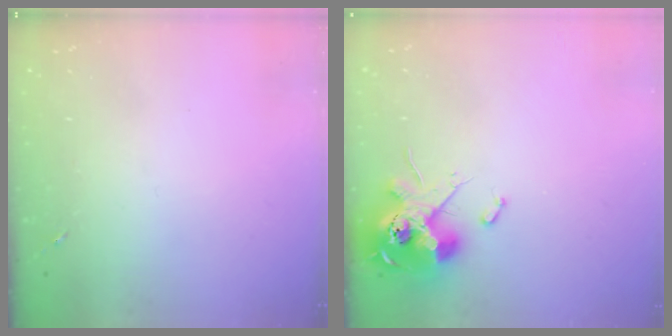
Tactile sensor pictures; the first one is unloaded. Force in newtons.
{"total": 14.0, "press": 13.9, "slide": 1.5}